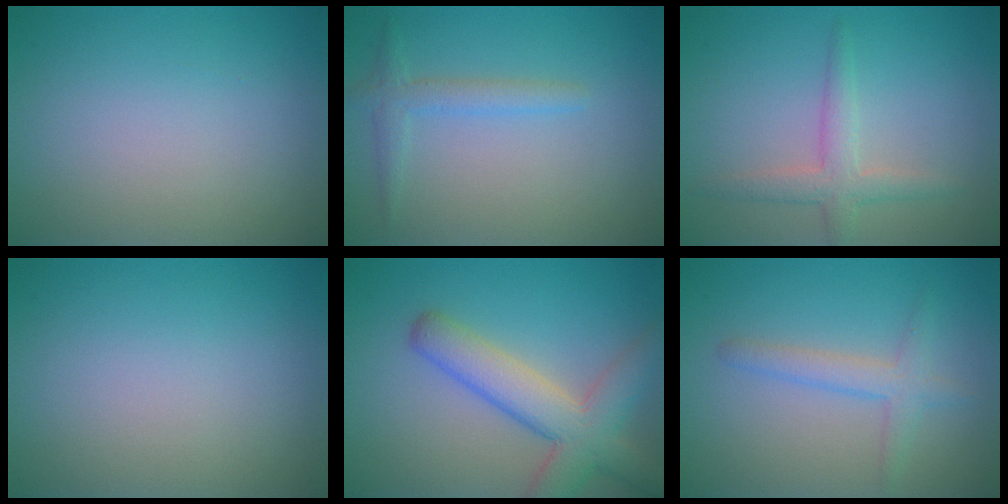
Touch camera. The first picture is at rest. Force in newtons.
{"total": 1.9, "press": 1.9, "slide": 0.1}
{"total": 2.6, "press": 2.6, "slide": 0.0}
{"total": 0.0}
{"total": 6.3, "press": 6.3, "slide": 0.4}
{"total": 2.4, "press": 2.4, "slide": 0.1}